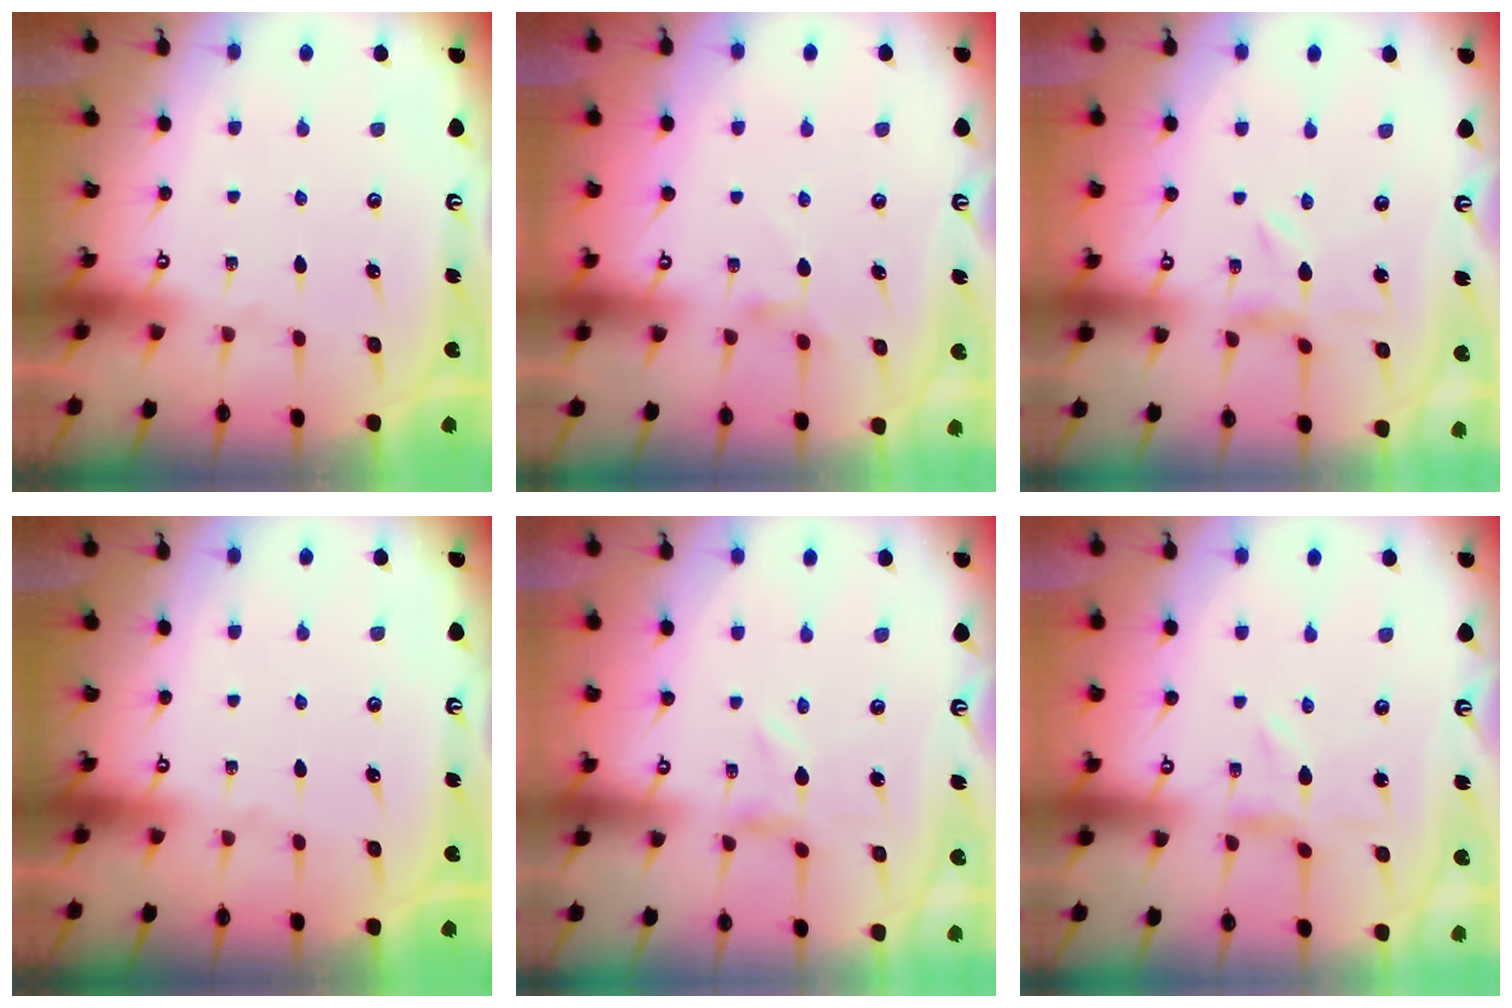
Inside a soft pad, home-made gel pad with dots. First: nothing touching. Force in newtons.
{"total": 3.4, "press": 3.4, "slide": 0.4}
{"total": 1.7, "press": 1.7, "slide": 0.3}
{"total": 0.0}
{"total": 0.0}
{"total": 0.0}